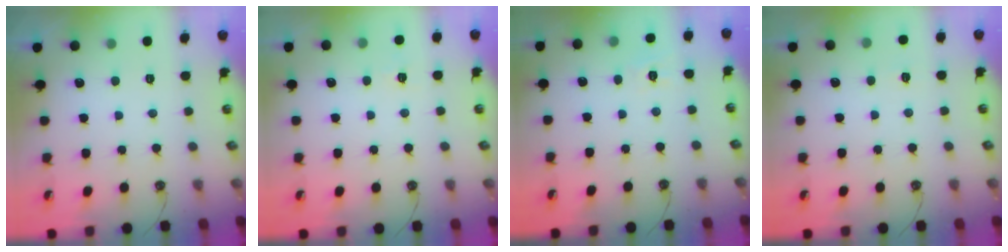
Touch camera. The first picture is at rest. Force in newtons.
{"total": 2.8, "press": 2.8, "slide": 0.3}
{"total": 3.7, "press": 3.7, "slide": 0.5}
{"total": 3.3, "press": 3.3, "slide": 0.4}